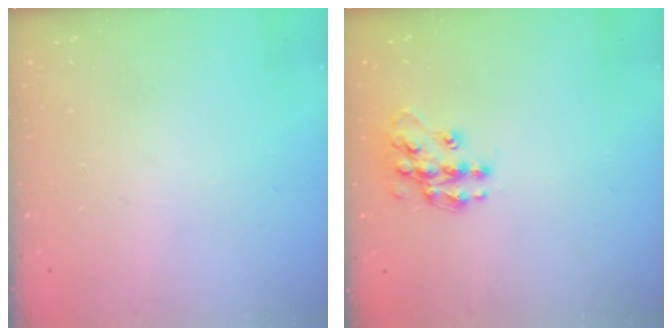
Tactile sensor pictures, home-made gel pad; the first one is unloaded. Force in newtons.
{"total": 12.6, "press": 12.6, "slide": 0.8}